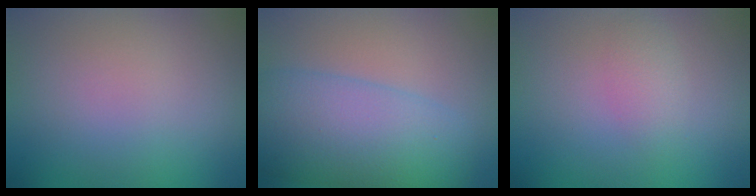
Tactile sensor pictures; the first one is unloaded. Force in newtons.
{"total": 8.6, "press": 8.5, "slide": 0.4}
{"total": 1.5, "press": 1.5, "slide": 0.0}